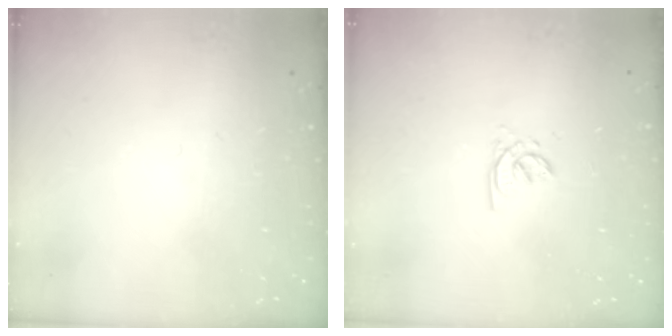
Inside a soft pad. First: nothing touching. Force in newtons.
{"total": 1.5, "press": 1.5, "slide": 0.2}